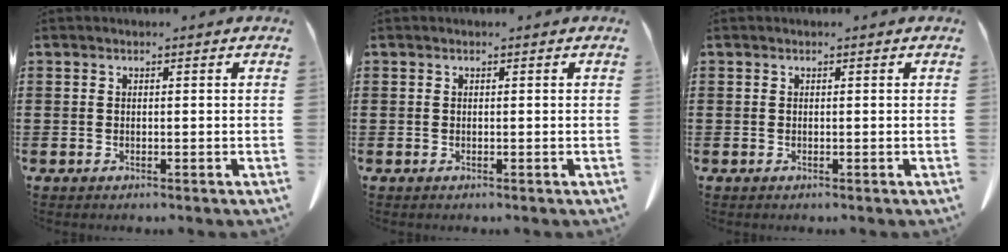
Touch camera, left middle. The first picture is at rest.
{"total": 0.0}
{"total": 0.0}